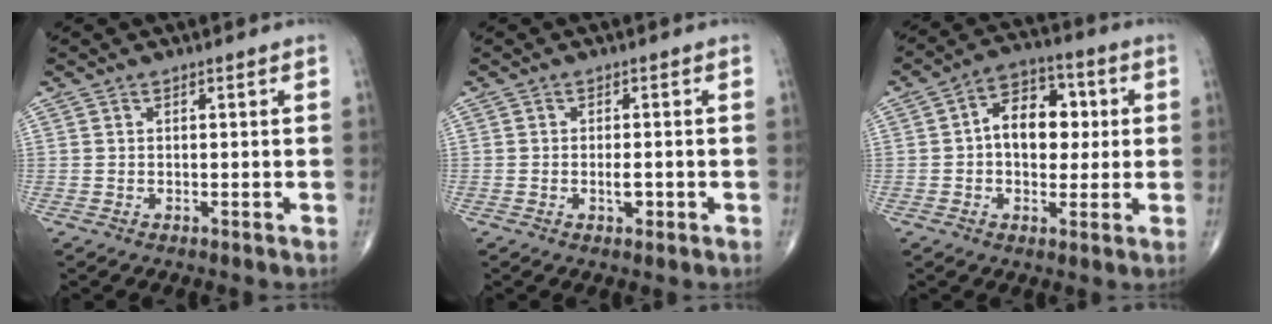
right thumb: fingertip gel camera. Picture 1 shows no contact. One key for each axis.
{"total": 2.2, "fx": -0.6, "fy": 1.0, "fz": 1.9, "tx": -0.030, "ty": 0.000, "tz": -0.009}
{"total": 11.1, "fx": 1.0, "fy": 7.5, "fz": 8.1, "tx": -0.089, "ty": 0.019, "tz": 0.009}